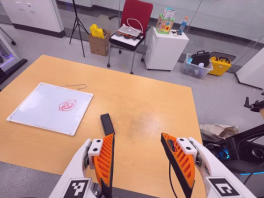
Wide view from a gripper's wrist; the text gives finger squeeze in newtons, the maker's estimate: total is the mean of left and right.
{"total": 0.0}